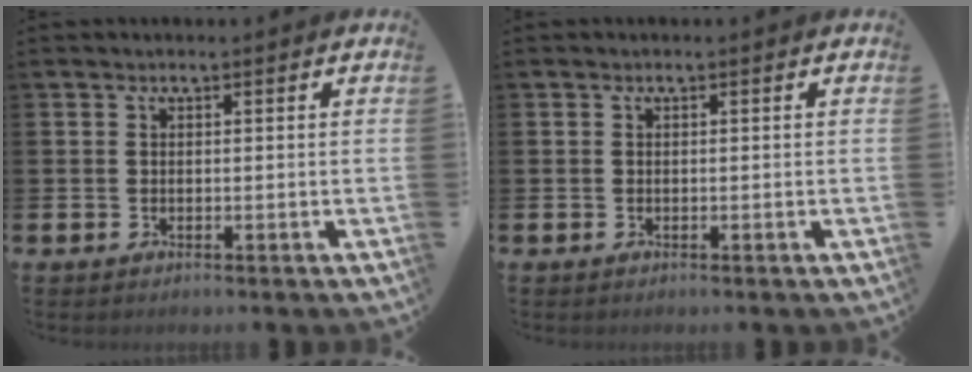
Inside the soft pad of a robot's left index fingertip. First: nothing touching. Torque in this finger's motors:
{"motor_torque": [0.00, 0.00, 0.00, 0.00]}